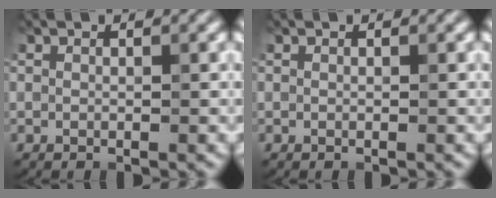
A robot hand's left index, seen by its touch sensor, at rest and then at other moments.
{"total": 0.0}